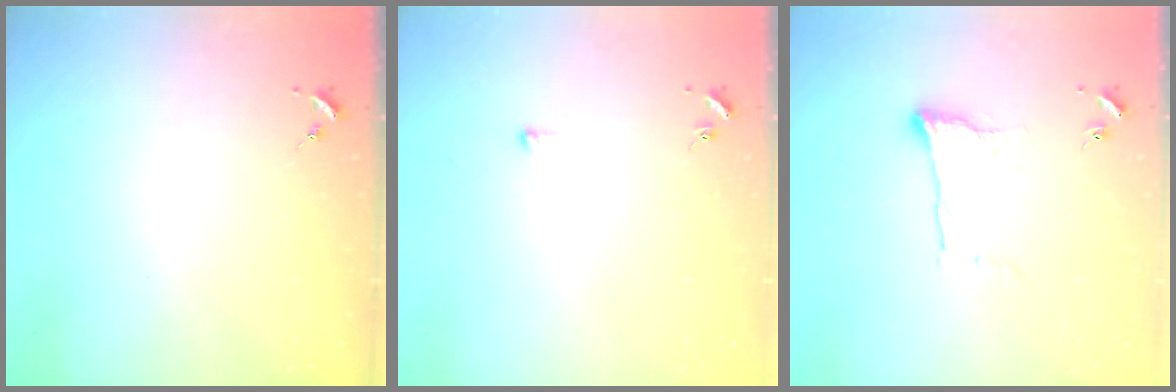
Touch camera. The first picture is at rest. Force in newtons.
{"total": 2.7, "press": 2.7, "slide": 0.6}
{"total": 9.1, "press": 9.1, "slide": 0.3}